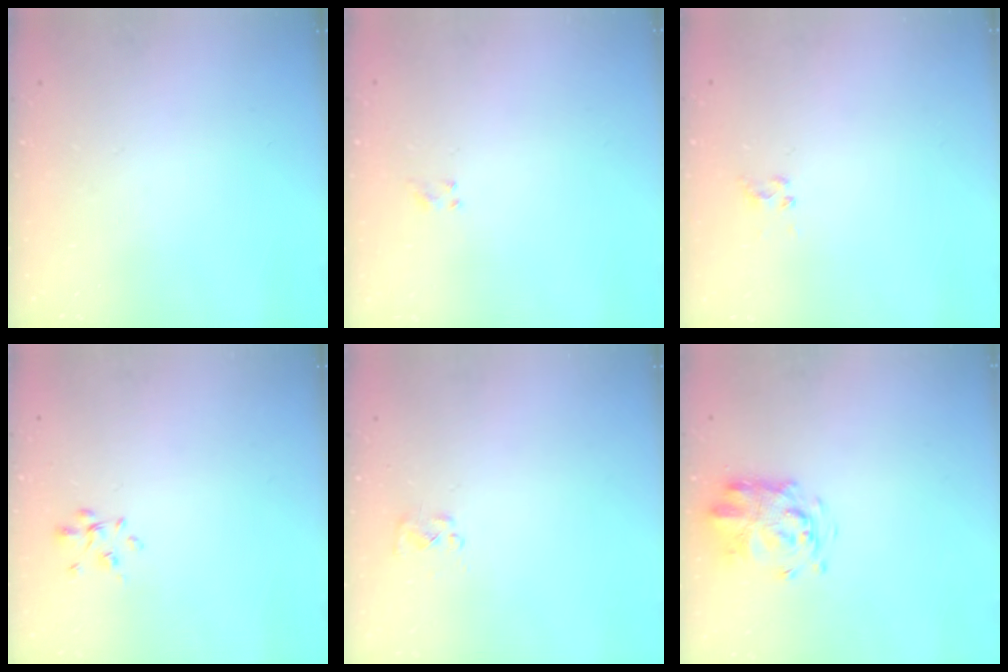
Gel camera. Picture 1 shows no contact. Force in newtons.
{"total": 2.9, "press": 2.7, "slide": 1.1}
{"total": 2.3, "press": 2.1, "slide": 1.0}
{"total": 4.7, "press": 4.7, "slide": 0.7}
{"total": 2.5, "press": 2.4, "slide": 0.8}
{"total": 3.7, "press": 3.6, "slide": 1.0}